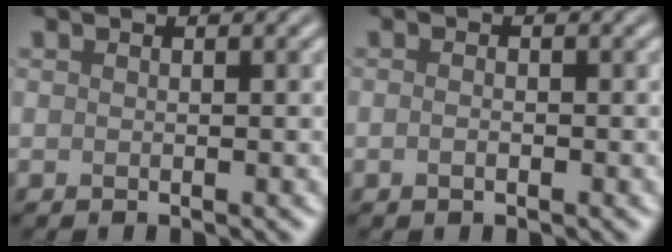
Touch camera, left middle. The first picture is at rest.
{"total": 0.8, "force": [-0.3, 0.4, 0.6], "torque": [-0.013, -0.001, -0.008]}